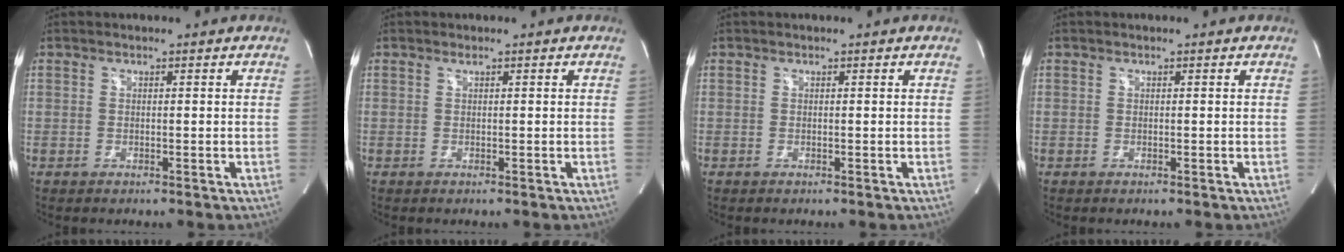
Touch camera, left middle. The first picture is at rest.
{"total": 0.0}
{"total": 0.0}
{"total": 0.0}